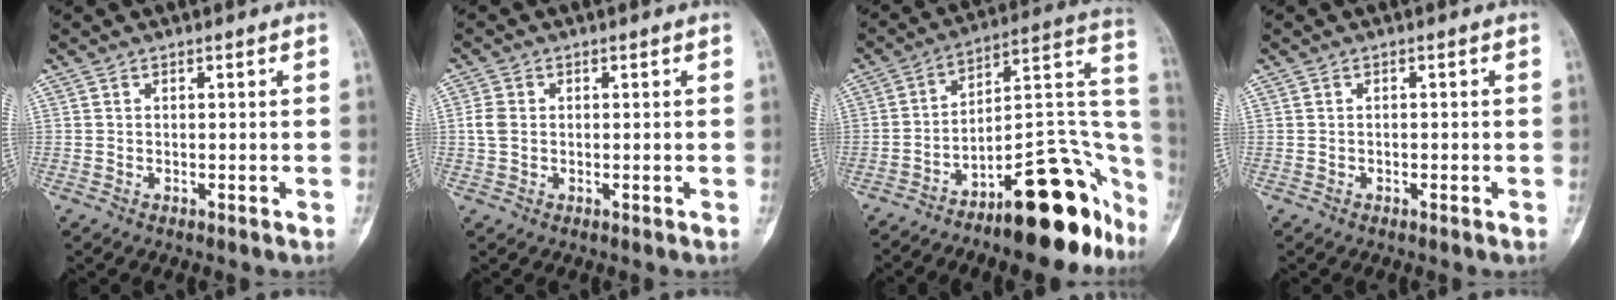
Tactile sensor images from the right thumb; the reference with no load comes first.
{"total": 3.3, "force": [0.1, 2.6, 2.0], "torque": [-0.043, 0.005, -0.003]}
{"total": 23.3, "force": [-13.8, 7.6, 17.2], "torque": [-0.143, 0.115, -0.203]}
{"total": 0.5, "force": [-0.2, 0.3, 0.3], "torque": [-0.006, 0.001, -0.005]}